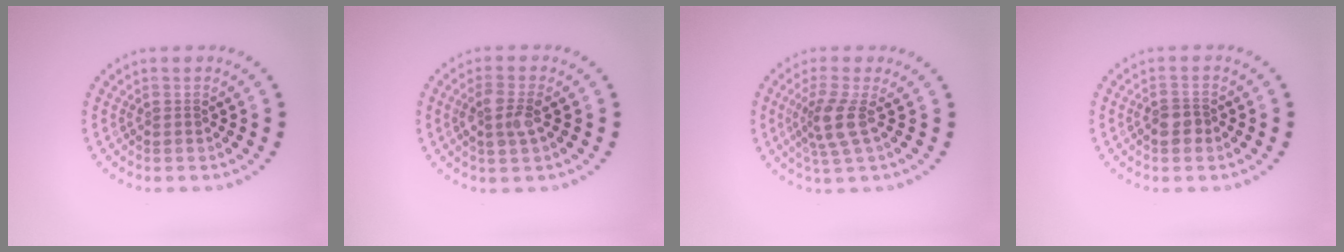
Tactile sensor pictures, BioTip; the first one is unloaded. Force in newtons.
{"total": 2.5, "press": 2.5, "slide": 0.5}
{"total": 2.8, "press": 2.1, "slide": 1.9}
{"total": 1.8, "press": 1.6, "slide": 0.7}